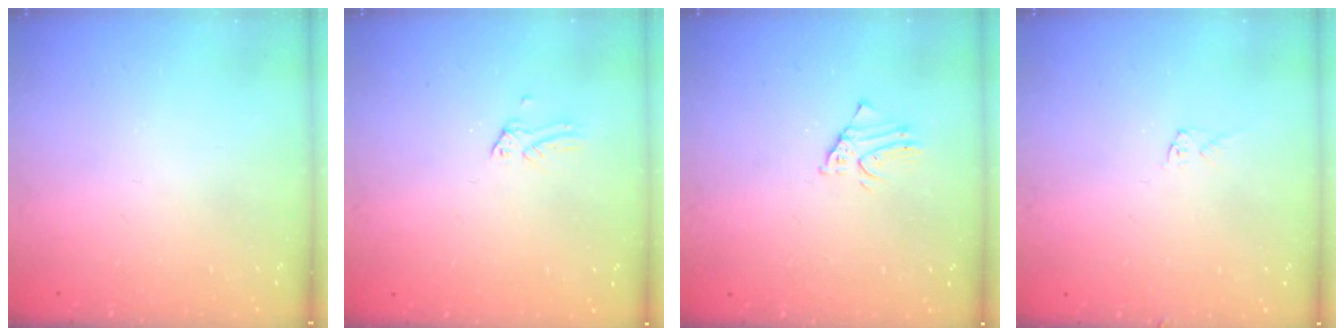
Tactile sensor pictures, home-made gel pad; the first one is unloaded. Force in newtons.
{"total": 0.0}
{"total": 2.0, "press": 2.0, "slide": 0.1}
{"total": 3.9, "press": 3.9, "slide": 0.1}